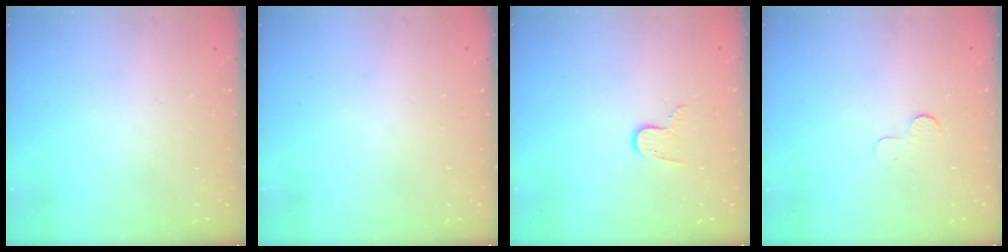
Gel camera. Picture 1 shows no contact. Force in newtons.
{"total": 0.8, "press": 0.5, "slide": 0.6}
{"total": 6.3, "press": 6.3, "slide": 0.5}
{"total": 2.9, "press": 2.9, "slide": 0.3}